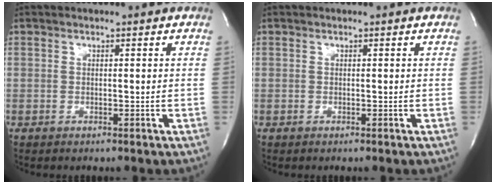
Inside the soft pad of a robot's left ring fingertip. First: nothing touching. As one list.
[{"total": 0.0}]